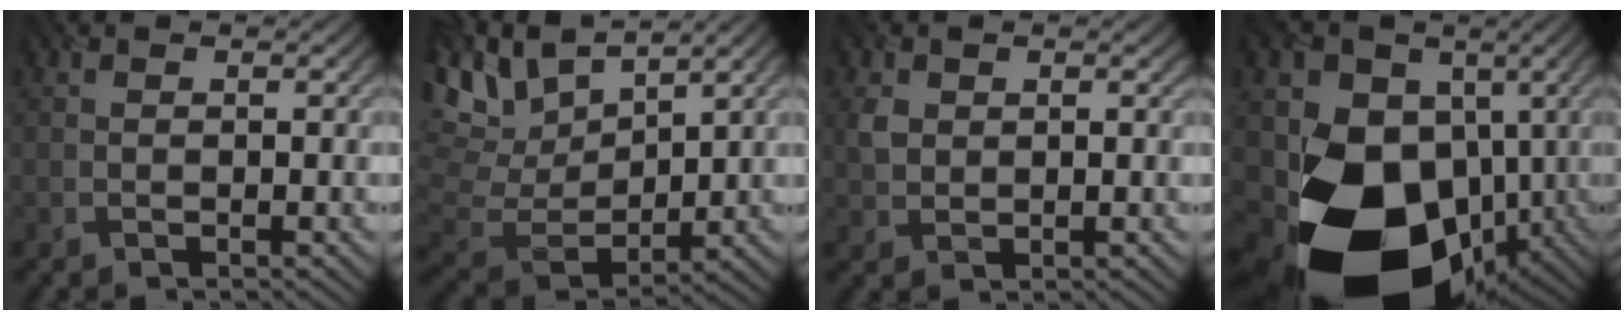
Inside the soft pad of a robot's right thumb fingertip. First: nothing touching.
{"total": 10.2, "force": [6.9, 4.1, 6.3], "torque": [-0.175, 0.013, 0.132]}
{"total": 2.4, "force": [0.9, 1.8, 1.2], "torque": [-0.031, -0.002, 0.018]}
{"total": 19.9, "force": [-4.5, 15.2, 12.1], "torque": [-0.211, -0.040, -0.070]}